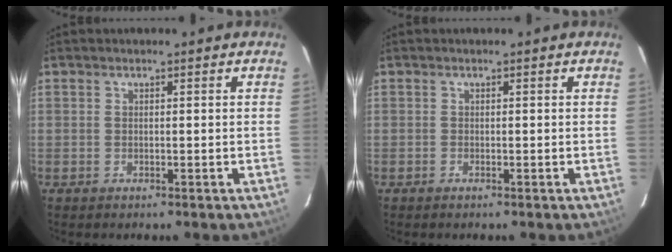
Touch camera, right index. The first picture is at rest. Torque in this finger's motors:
{"motor_torque": [0.01, 0.01, 0.00, 0.00]}